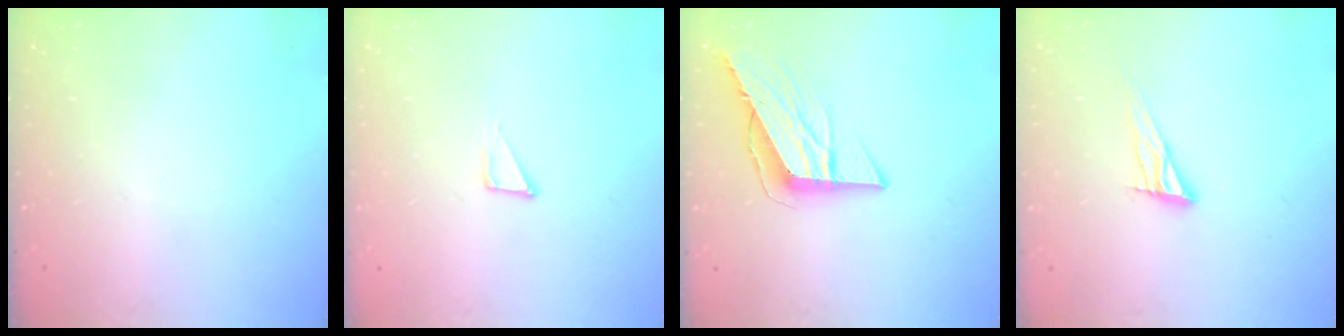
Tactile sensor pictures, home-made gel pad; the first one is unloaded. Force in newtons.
{"total": 2.3, "press": 2.3, "slide": 0.1}
{"total": 10.6, "press": 10.5, "slide": 1.1}
{"total": 9.2, "press": 9.1, "slide": 0.7}